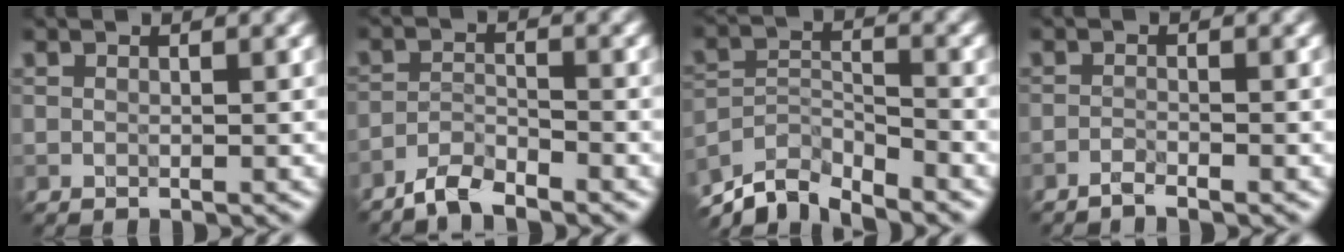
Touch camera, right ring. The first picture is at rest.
{"total": 3.0, "force": [-2.9, 0.2, 0.5], "torque": [-0.010, 0.002, -0.058]}
{"total": 6.2, "force": [-5.7, 1.5, 1.9], "torque": [-0.038, -0.011, -0.102]}
{"total": 1.3, "force": [-1.3, 0.2, 0.2], "torque": [0.004, 0.003, -0.026]}